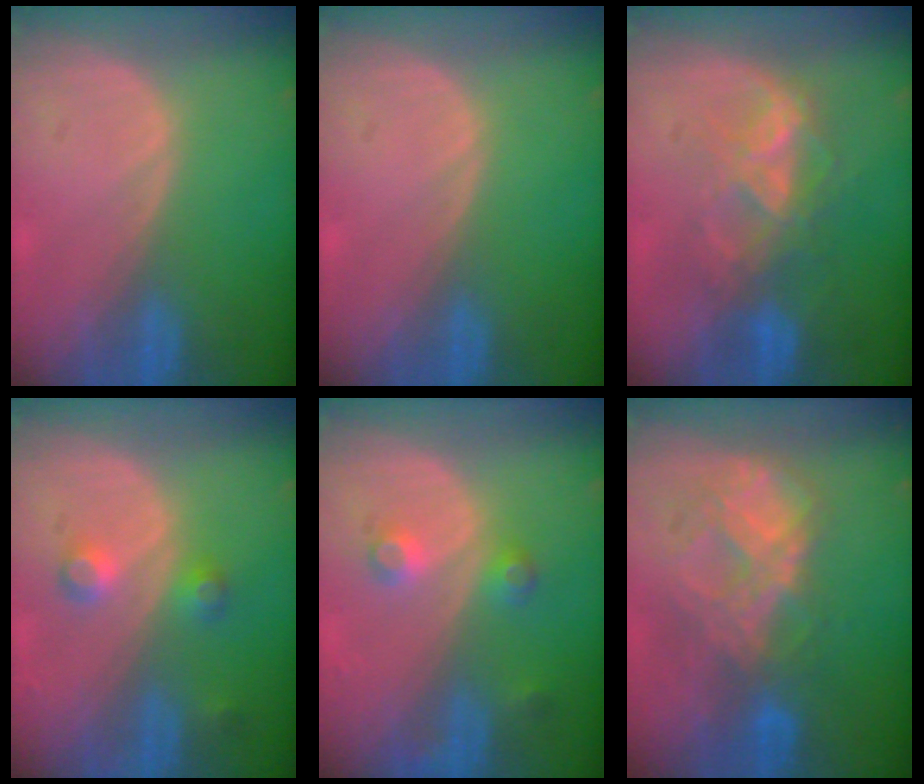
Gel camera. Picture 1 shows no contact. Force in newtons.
{"total": 0.0}
{"total": 7.0, "press": 6.7, "slide": 2.2}
{"total": 3.5, "press": 3.4, "slide": 0.7}
{"total": 3.9, "press": 3.6, "slide": 1.5}
{"total": 8.6, "press": 7.5, "slide": 4.1}